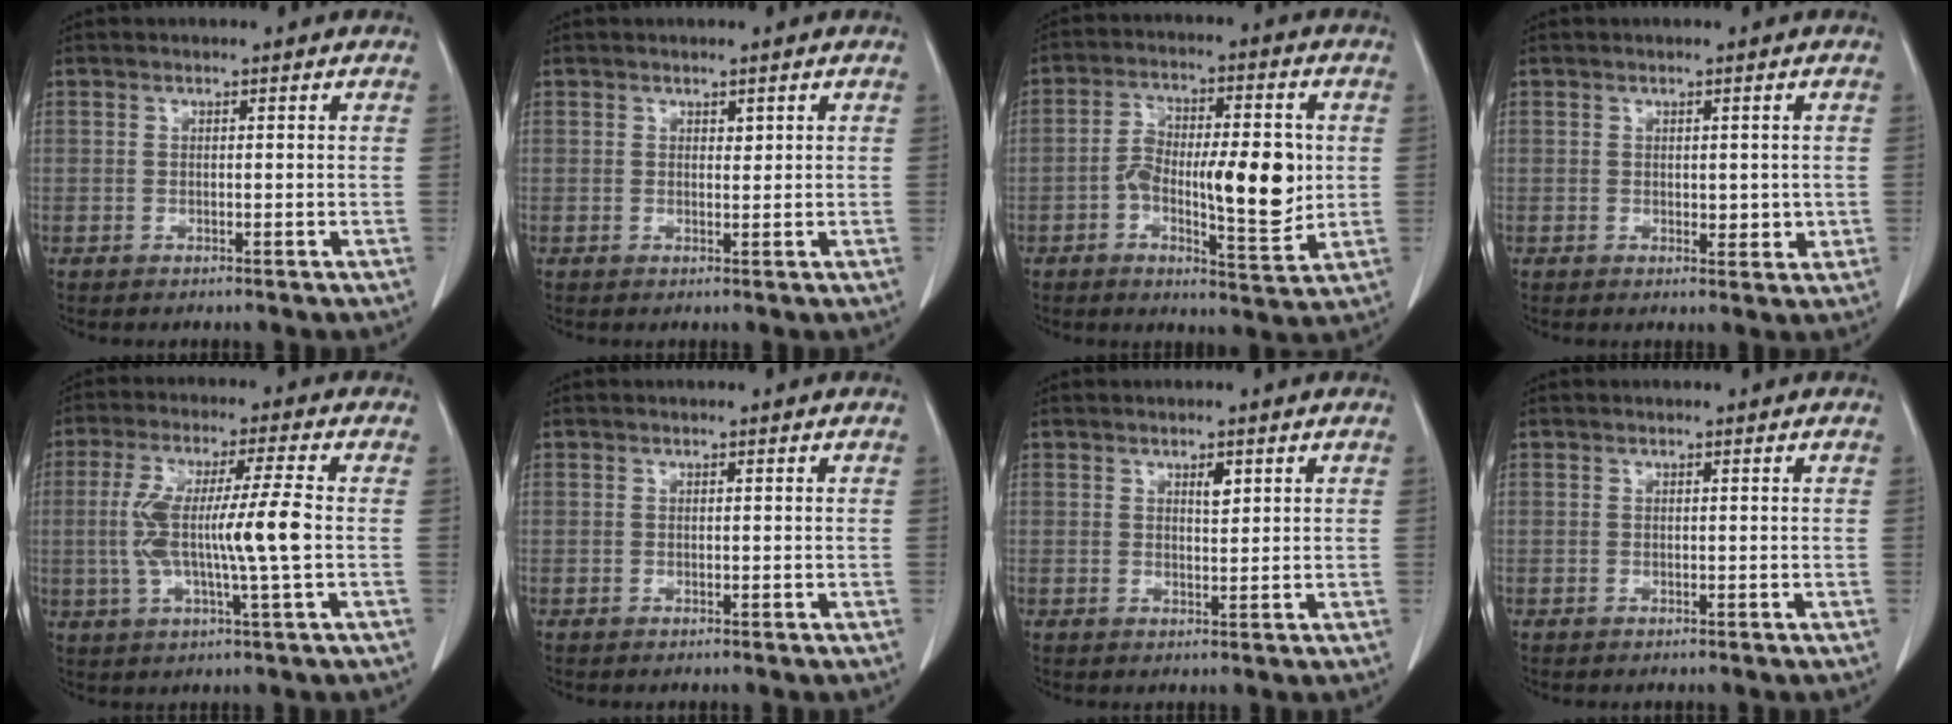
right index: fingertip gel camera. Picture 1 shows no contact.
{"total": 0.7, "force": [0.5, 0.4, 0.4], "torque": [-0.002, -0.004, 0.007]}
{"total": 13.3, "force": [-1.0, 4.2, 12.6], "torque": [-0.204, 0.010, -0.011]}
{"total": 2.9, "force": [0.0, 1.6, 2.4], "torque": [-0.027, -0.005, 0.006]}
{"total": 11.3, "force": [-0.5, 0.2, 11.2], "torque": [-0.224, 0.007, -0.012]}
{"total": 0.0}
{"total": 1.8, "force": [1.0, 0.7, 1.4], "torque": [-0.022, -0.004, 0.016]}
{"total": 0.0}